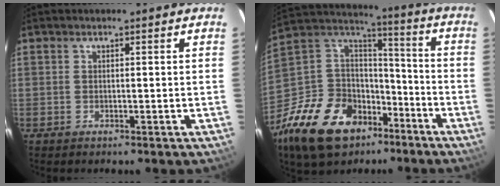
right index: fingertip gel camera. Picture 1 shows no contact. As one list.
[{"total": 23.7, "force": [-14.2, 15.0, 11.5], "torque": [-0.262, 0.033, -0.233]}]